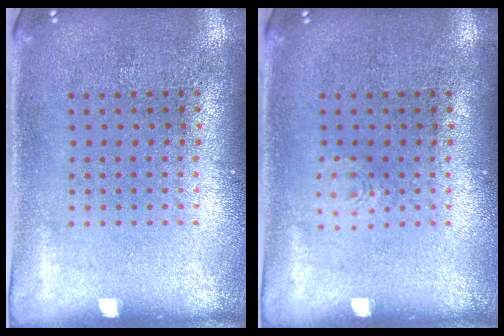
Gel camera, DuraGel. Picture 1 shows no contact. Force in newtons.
{"total": 0.8, "press": 0.8, "slide": 0.1}